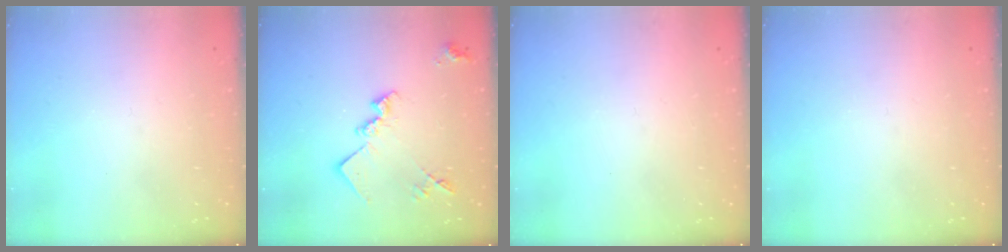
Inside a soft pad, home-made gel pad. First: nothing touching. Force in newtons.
{"total": 14.6, "press": 14.5, "slide": 0.6}
{"total": 0.0}
{"total": 0.0}